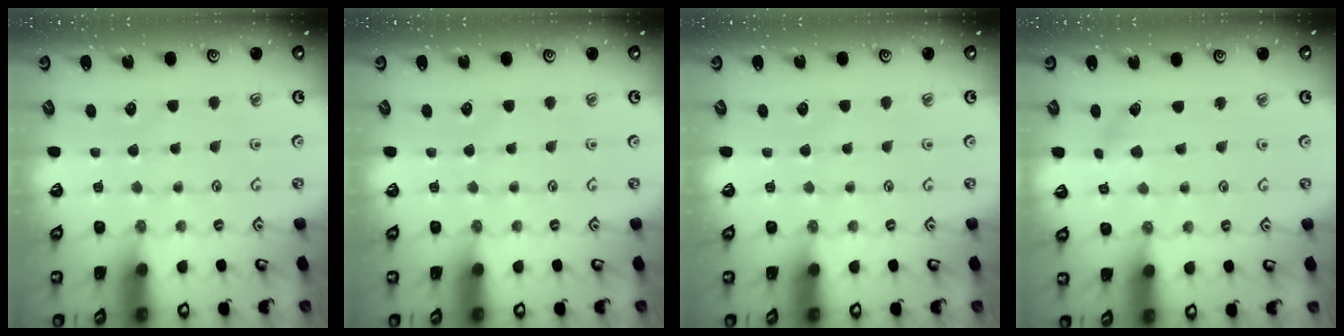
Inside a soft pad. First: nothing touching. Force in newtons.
{"total": 0.0}
{"total": 0.0}
{"total": 2.7, "press": 2.7, "slide": 0.7}